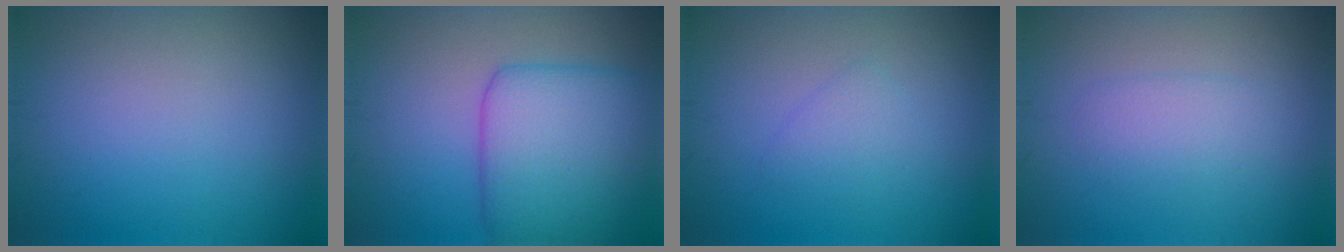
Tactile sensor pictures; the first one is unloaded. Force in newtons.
{"total": 7.3, "press": 7.3, "slide": 0.1}
{"total": 1.5, "press": 1.5, "slide": 0.1}
{"total": 2.0, "press": 2.0, "slide": 0.1}